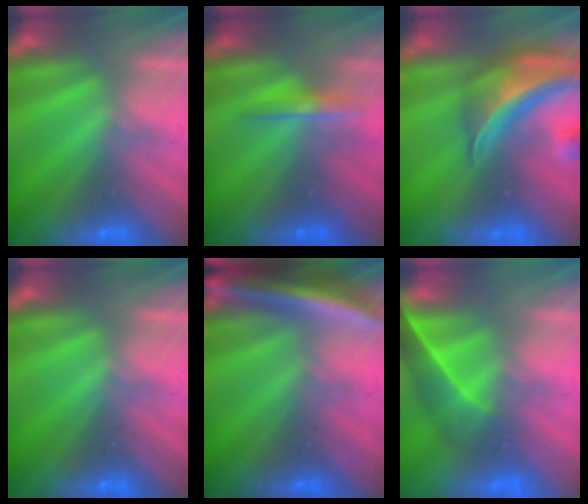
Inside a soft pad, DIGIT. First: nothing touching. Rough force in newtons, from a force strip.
{"total": 1.7}
{"total": 8.5}
{"total": 0.0}
{"total": 7.0}
{"total": 3.9}